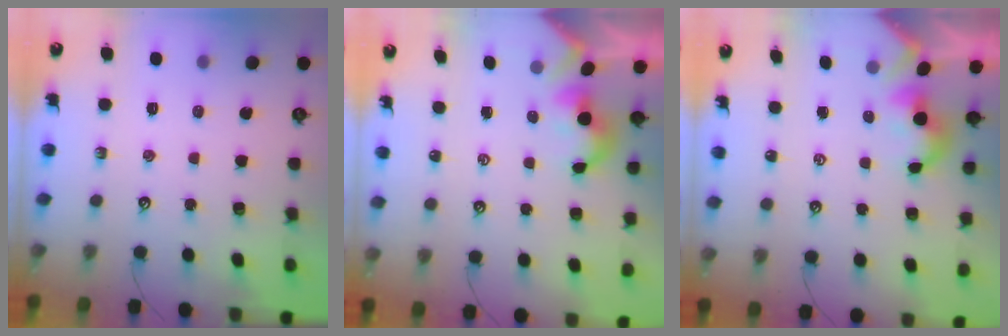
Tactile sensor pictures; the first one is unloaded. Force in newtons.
{"total": 2.0, "press": 2.0, "slide": 0.4}
{"total": 1.7, "press": 1.7, "slide": 0.2}